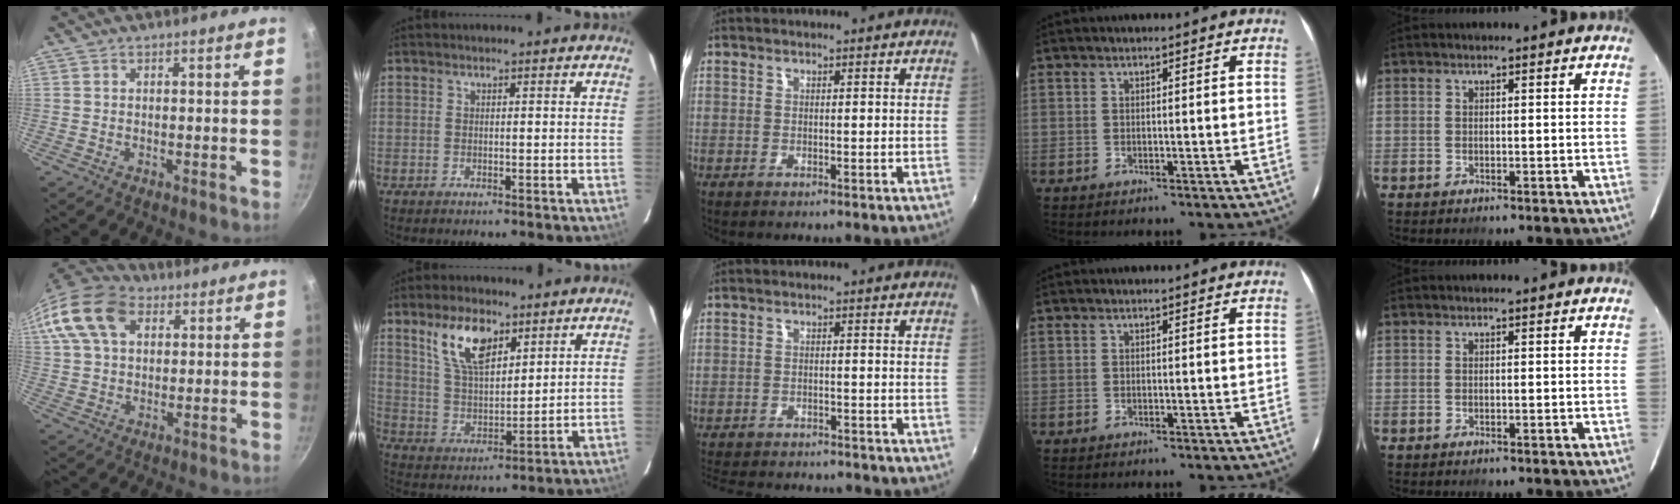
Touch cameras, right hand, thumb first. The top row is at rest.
{"thumb": {"total": 18.2, "force": [6.9, 12.4, 11.3], "torque": [-0.231, 0.023, 0.116]}, "index": {"total": 10.9, "force": [6.3, 5.0, 7.3], "torque": [-0.133, 0.010, 0.129]}, "middle": {"total": 11.9, "force": [-10.6, 3.4, 4.2], "torque": [-0.105, -0.017, -0.159]}}